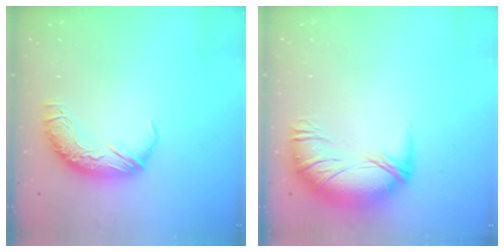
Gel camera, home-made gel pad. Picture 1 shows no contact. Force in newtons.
{"total": 2.7, "press": 1.5, "slide": 2.3}